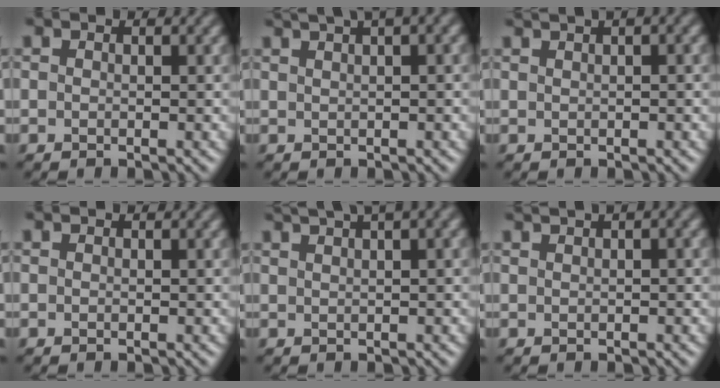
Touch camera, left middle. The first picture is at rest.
{"total": 5.9, "force": [3.8, 1.9, 4.1], "torque": [-0.061, 0.035, 0.048]}
{"total": 4.2, "force": [2.5, 1.6, 2.9], "torque": [-0.044, 0.025, 0.033]}
{"total": 0.0}
{"total": 5.1, "force": [3.7, 1.2, 3.4], "torque": [-0.052, 0.028, 0.047]}
{"total": 3.8, "force": [2.3, 1.4, 2.7], "torque": [-0.042, 0.021, 0.029]}